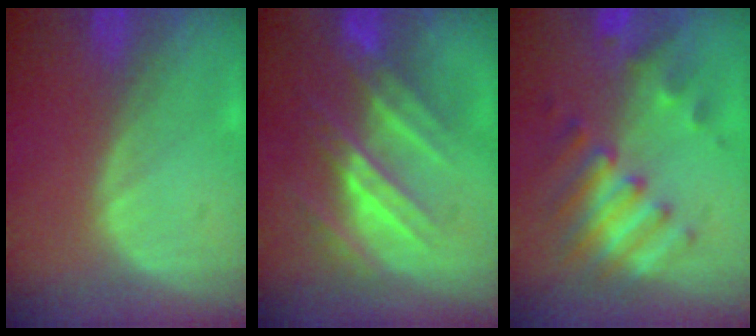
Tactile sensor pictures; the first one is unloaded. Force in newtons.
{"total": 7.9, "press": 7.5, "slide": 2.2}
{"total": 8.2, "press": 7.3, "slide": 3.8}